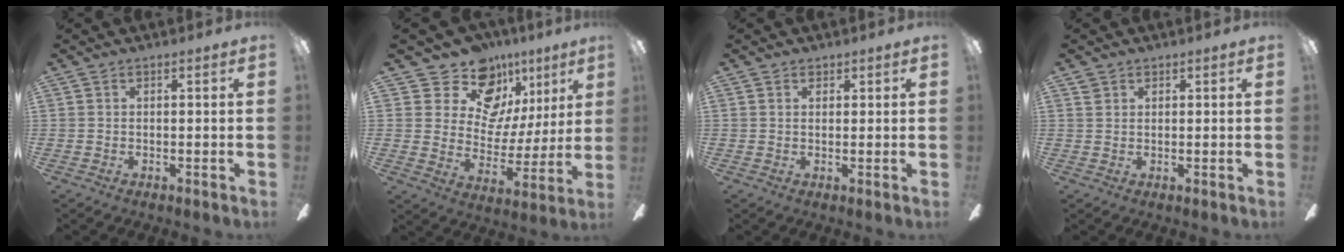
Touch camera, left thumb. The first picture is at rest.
{"total": 16.3, "force": [10.7, 10.8, 5.8], "torque": [-0.098, -0.066, 0.198]}
{"total": 1.5, "force": [0.9, 1.0, 0.5], "torque": [-0.002, 0.000, 0.015]}
{"total": 1.5, "force": [1.1, 1.0, 0.2], "torque": [0.004, -0.002, 0.018]}